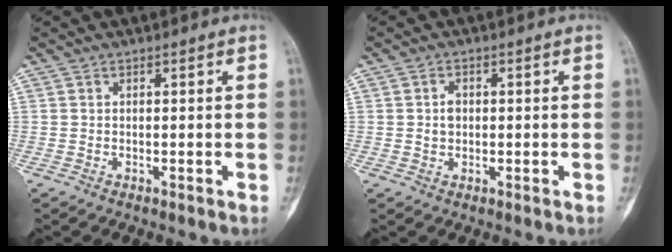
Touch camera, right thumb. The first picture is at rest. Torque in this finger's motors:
{"motor_torque": [0.65, 0.21, 0.30, -0.24, -0.06]}